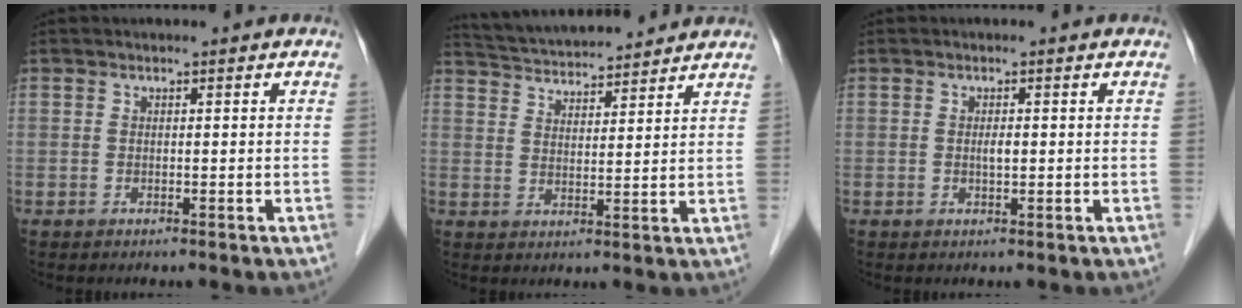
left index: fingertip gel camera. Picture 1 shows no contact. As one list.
[{"total": 12.2, "force": [11.5, 1.7, 3.5], "torque": [-0.060, 0.028, 0.169]}, {"total": 1.2, "force": [0.1, 0.3, 1.1], "torque": [-0.020, 0.000, 0.001]}]